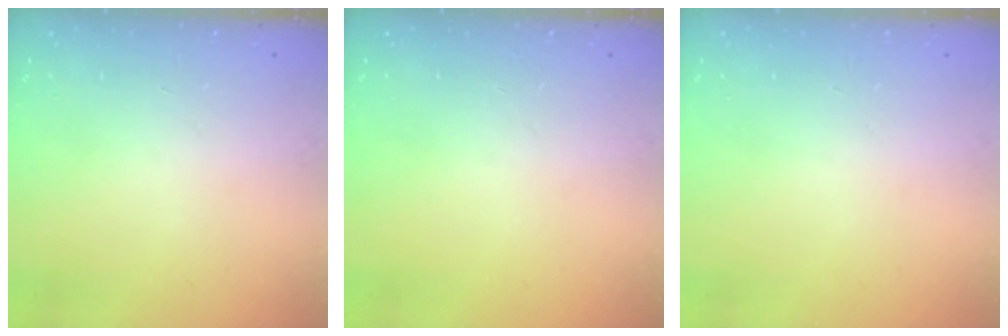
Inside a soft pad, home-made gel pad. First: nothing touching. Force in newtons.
{"total": 0.0}
{"total": 0.0}